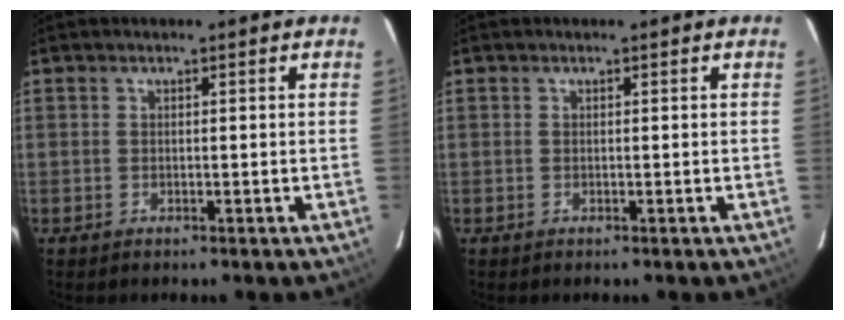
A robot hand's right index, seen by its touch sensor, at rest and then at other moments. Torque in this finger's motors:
{"motor_torque": [-0.01, 0.01, 0.00, -0.01]}